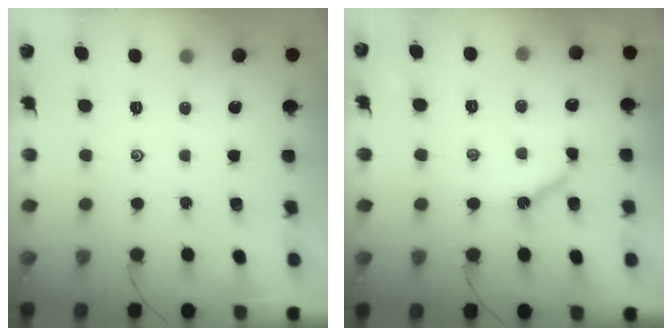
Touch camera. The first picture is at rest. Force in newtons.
{"total": 7.4, "press": 7.4, "slide": 0.7}